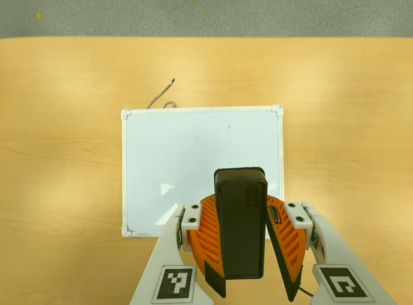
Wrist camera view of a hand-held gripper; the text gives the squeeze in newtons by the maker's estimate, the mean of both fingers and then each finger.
{"total": 8.8, "left": 9.1, "right": 8.4}